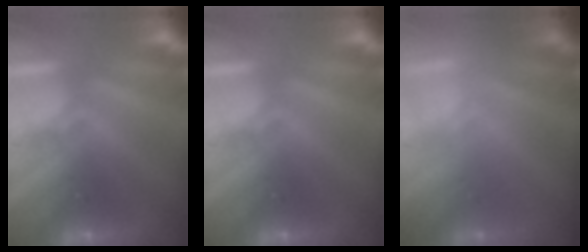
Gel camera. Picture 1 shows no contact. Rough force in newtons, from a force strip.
{"total": 0.0}
{"total": 2.3}